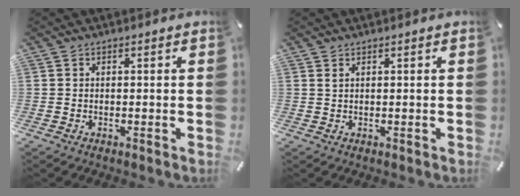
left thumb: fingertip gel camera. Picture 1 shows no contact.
{"total": 0.7, "force": [0.4, 0.1, 0.6], "torque": [-0.012, -0.001, 0.008]}